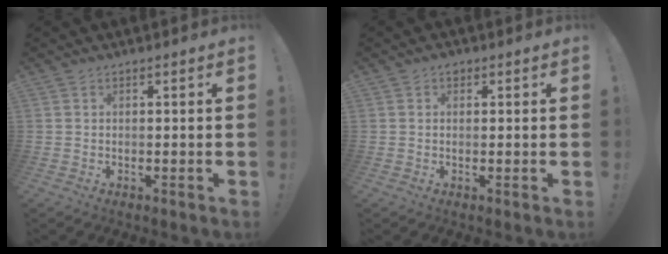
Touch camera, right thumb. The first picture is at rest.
{"total": 1.2, "force": [0.7, 0.9, 0.5], "torque": [0.004, -0.003, 0.009]}